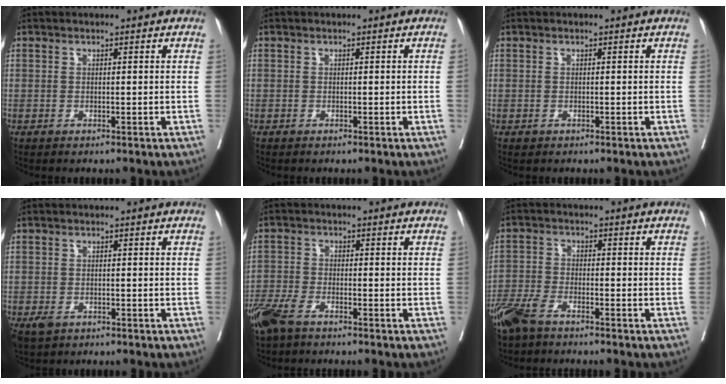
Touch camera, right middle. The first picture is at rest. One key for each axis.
{"total": 0.0}
{"total": 0.0}
{"total": 2.7, "fx": -1.5, "fy": 1.7, "fz": 1.4, "tx": -0.029, "ty": -0.004, "tz": -0.017}
{"total": 6.4, "fx": -4.8, "fy": 2.0, "fz": 3.8, "tx": -0.086, "ty": -0.012, "tz": -0.094}
{"total": 6.4, "fx": -4.8, "fy": 1.7, "fz": 3.9, "tx": -0.090, "ty": -0.013, "tz": -0.096}